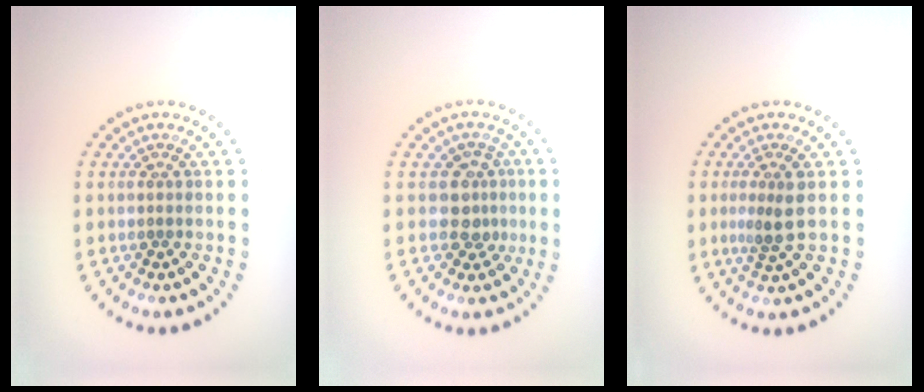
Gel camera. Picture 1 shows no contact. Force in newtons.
{"total": 2.3, "press": 1.9, "slide": 1.3}
{"total": 2.2, "press": 1.7, "slide": 1.4}